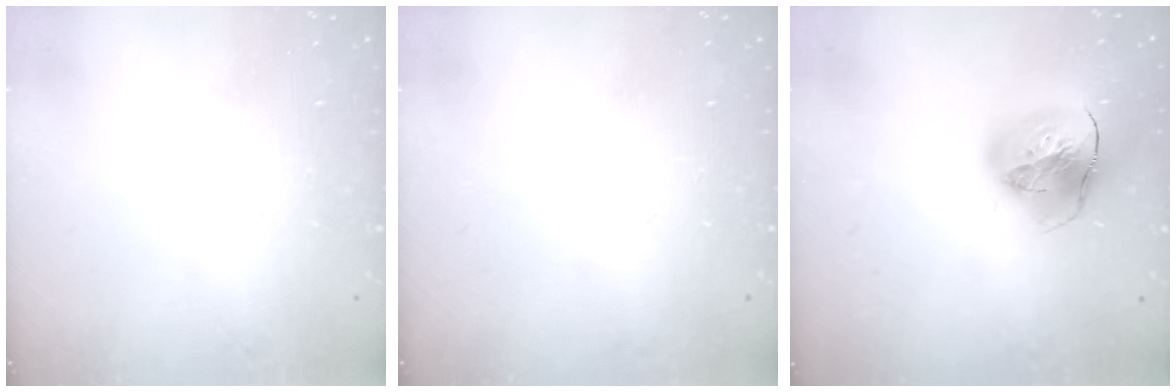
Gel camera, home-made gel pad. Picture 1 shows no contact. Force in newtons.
{"total": 0.0}
{"total": 17.8, "press": 17.7, "slide": 2.1}